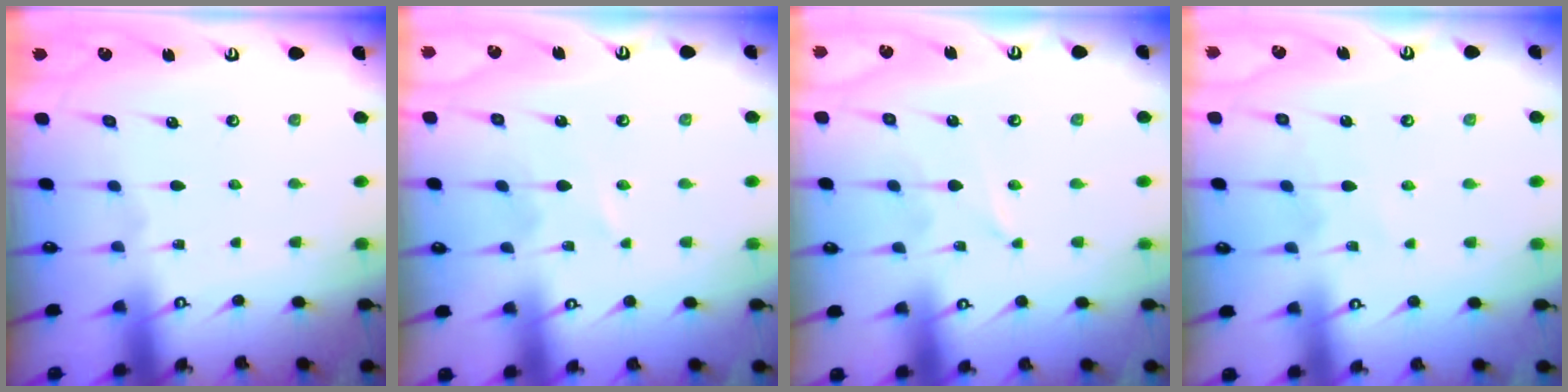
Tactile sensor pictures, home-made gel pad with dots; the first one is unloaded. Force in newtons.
{"total": 0.6, "press": 0.6, "slide": 0.1}
{"total": 0.0}
{"total": 5.0, "press": 5.0, "slide": 0.4}